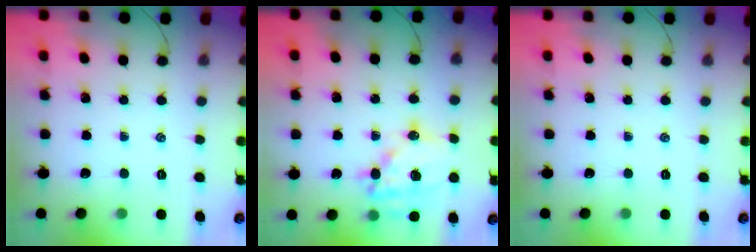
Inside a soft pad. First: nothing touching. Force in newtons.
{"total": 15.8, "press": 15.4, "slide": 3.4}
{"total": 0.0}